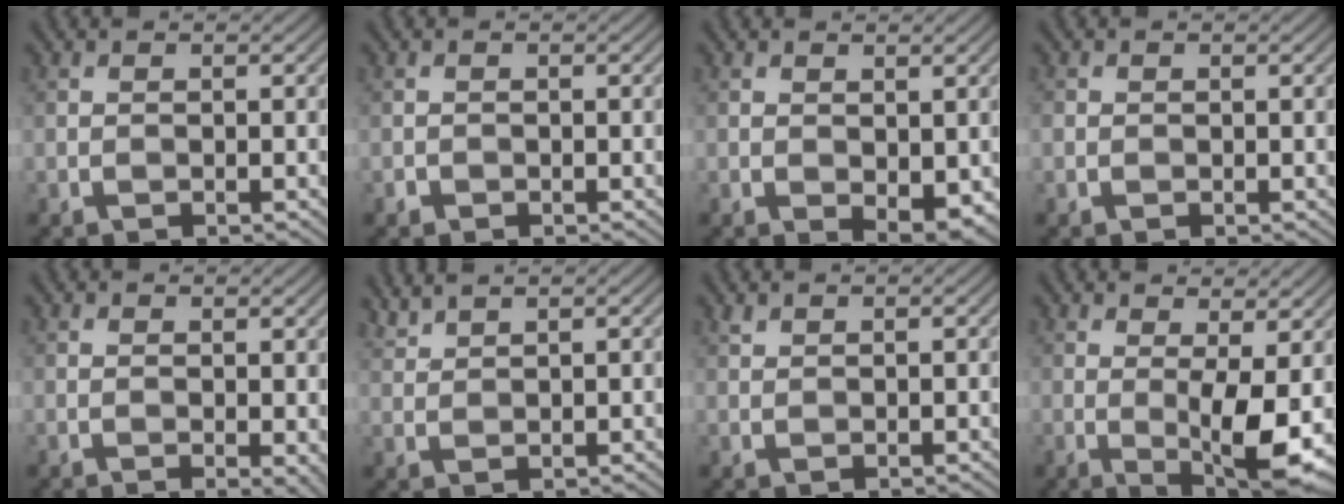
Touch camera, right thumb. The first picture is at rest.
{"total": 0.6, "force": [-0.4, 0.5, 0.0], "torque": [0.001, -0.004, -0.008]}
{"total": 2.8, "force": [0.0, 1.5, 2.4], "torque": [-0.038, -0.008, 0.005]}
{"total": 0.6, "force": [-0.1, 0.6, 0.2], "torque": [-0.007, -0.001, -0.004]}
{"total": 2.4, "force": [0.0, 0.4, 2.3], "torque": [-0.031, -0.004, 0.000]}
{"total": 2.2, "force": [2.1, 0.2, 0.8], "torque": [-0.021, 0.006, 0.046]}
{"total": 0.6, "force": [0.5, 0.1, 0.2], "torque": [-0.010, 0.002, 0.013]}
{"total": 6.6, "force": [0.2, 1.5, 6.5], "torque": [-0.110, -0.007, 0.005]}